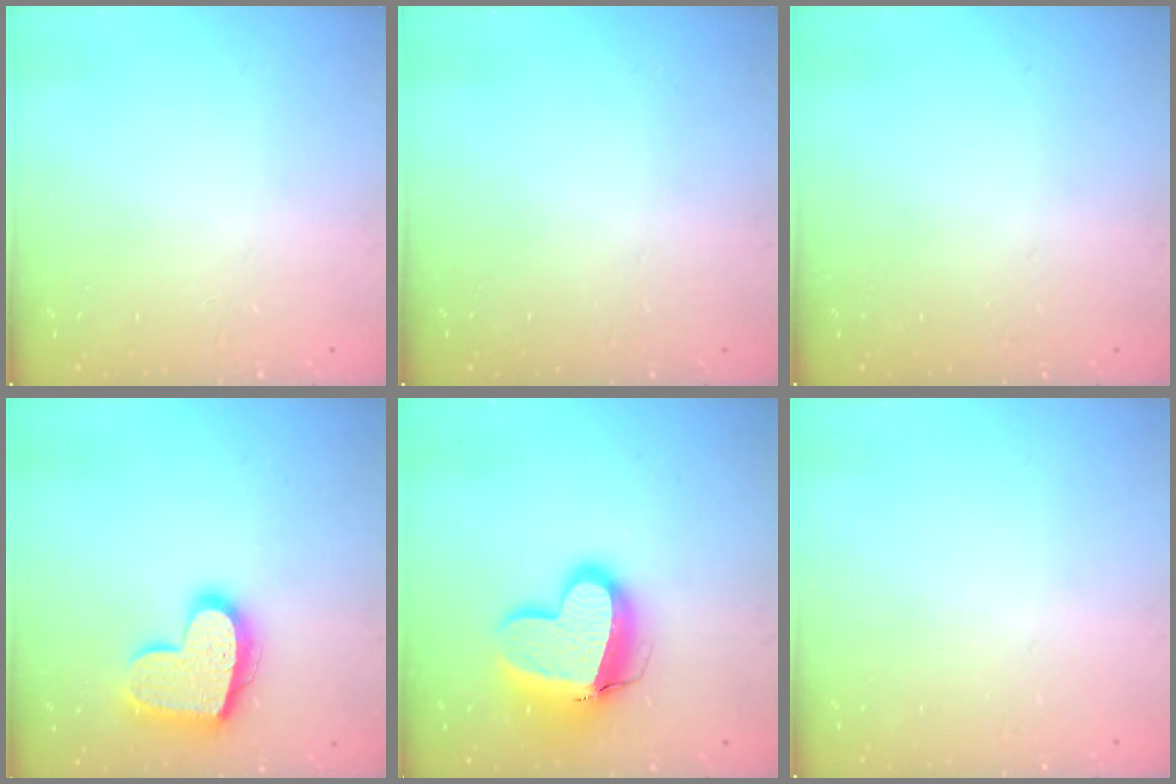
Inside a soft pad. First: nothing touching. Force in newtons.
{"total": 0.0}
{"total": 0.0}
{"total": 17.6, "press": 17.5, "slide": 1.3}
{"total": 15.5, "press": 15.3, "slide": 2.2}
{"total": 0.0}